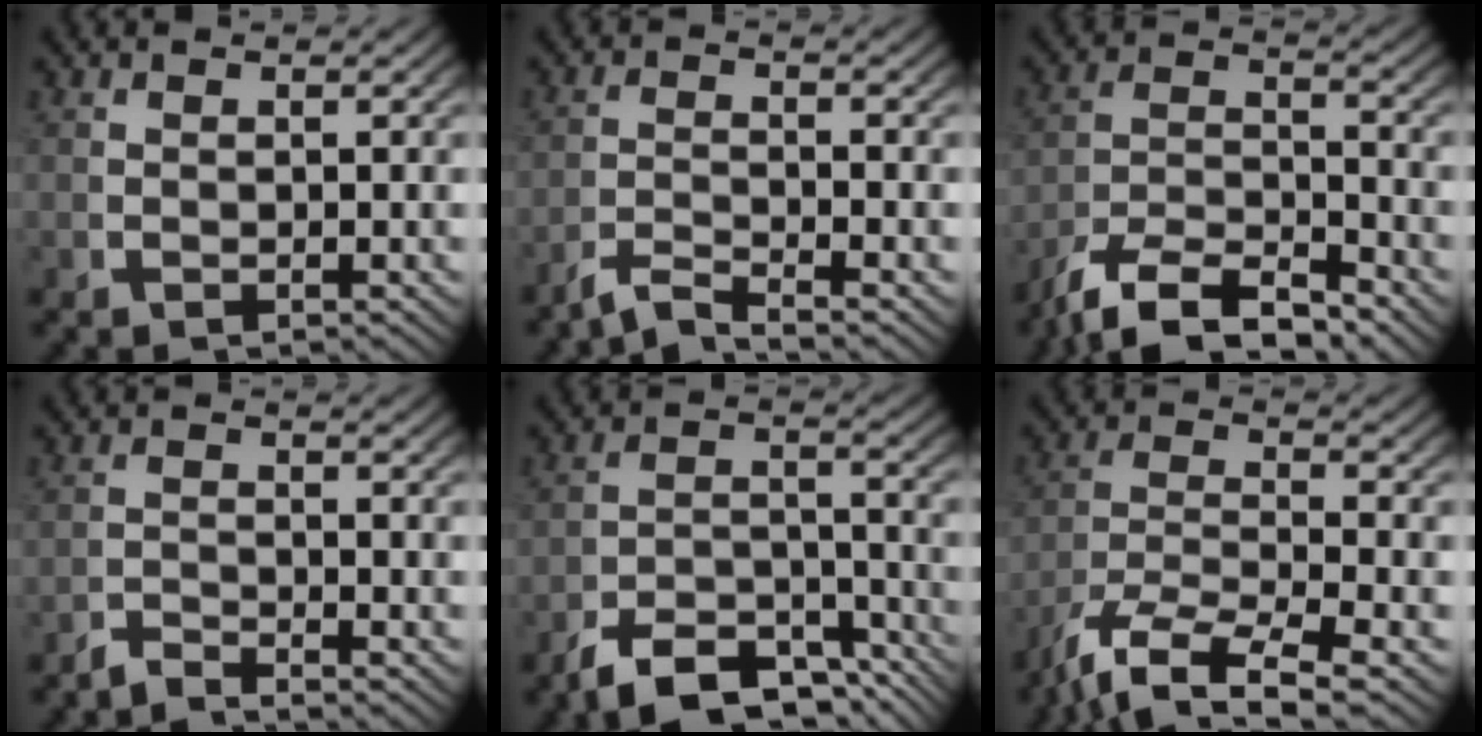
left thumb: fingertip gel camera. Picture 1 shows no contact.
{"total": 3.1, "force": [-2.9, 0.6, 1.1], "torque": [-0.020, -0.007, -0.057]}
{"total": 9.4, "force": [-5.9, 5.4, 4.9], "torque": [-0.097, -0.039, -0.086]}
{"total": 1.9, "force": [-1.9, 0.0, 0.2], "torque": [0.001, -0.004, -0.043]}
{"total": 8.3, "force": [-6.5, 3.6, 3.6], "torque": [-0.056, -0.029, -0.102]}
{"total": 7.6, "force": [-3.4, 3.9, 5.5], "torque": [-0.124, -0.030, -0.042]}